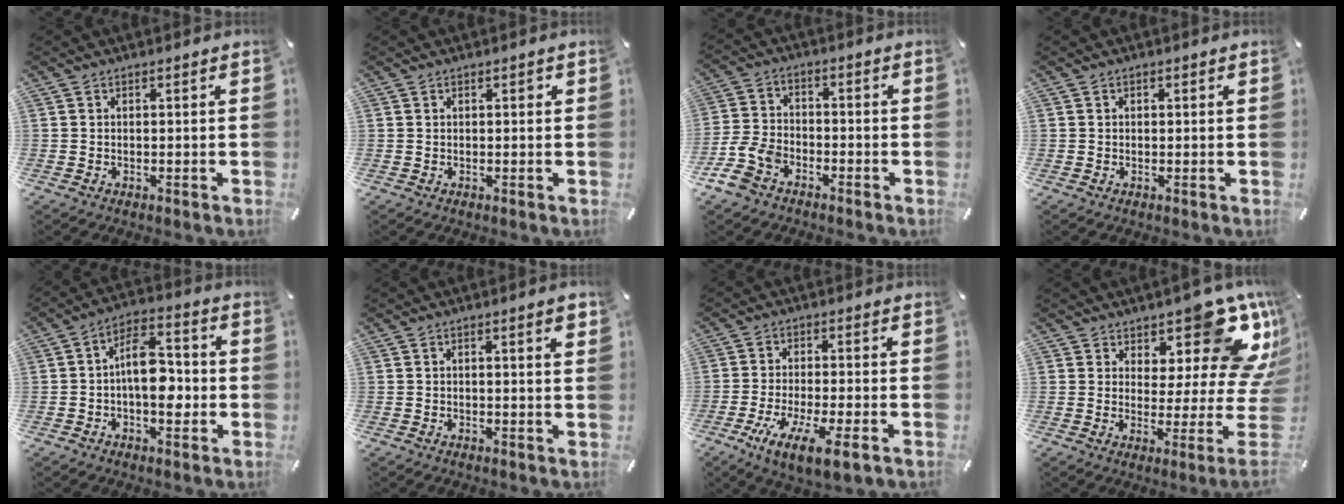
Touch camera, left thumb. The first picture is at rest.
{"total": 0.7, "force": [0.3, 0.4, 0.6], "torque": [-0.011, 0.003, 0.004]}
{"total": 8.3, "force": [-5.1, 5.5, 3.6], "torque": [-0.081, 0.026, -0.098]}
{"total": 0.5, "force": [0.2, 0.5, 0.2], "torque": [-0.003, 0.003, 0.002]}
{"total": 11.3, "force": [-1.8, 6.5, 9.1], "torque": [-0.140, 0.011, -0.028]}
{"total": 2.3, "force": [0.7, 0.3, 2.2], "torque": [-0.035, 0.001, 0.008]}
{"total": 9.8, "force": [-4.7, 2.1, 8.3], "torque": [-0.164, 0.002, -0.083]}
{"total": 14.6, "force": [9.4, 5.1, 10.0], "torque": [-0.105, -0.095, 0.157]}